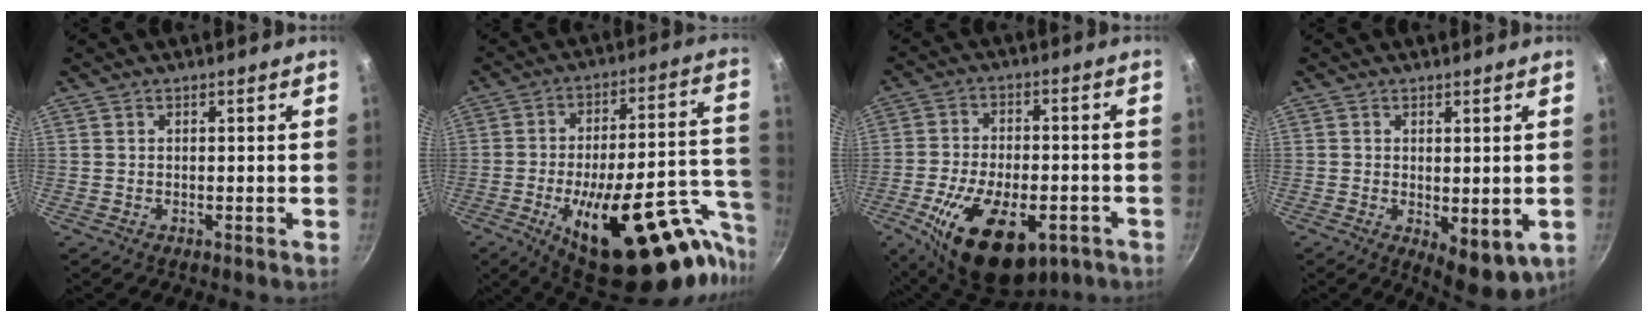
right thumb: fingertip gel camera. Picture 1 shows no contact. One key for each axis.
{"total": 31.7, "fx": -15.1, "fy": 12.0, "fz": 25.2, "tx": -0.294, "ty": 0.064, "tz": -0.214}
{"total": 19.4, "fx": -8.4, "fy": 10.0, "fz": 14.3, "tx": -0.229, "ty": 0.018, "tz": -0.128}
{"total": 7.2, "fx": -0.7, "fy": 3.5, "fz": 6.2, "tx": -0.074, "ty": -0.016, "tz": -0.001}